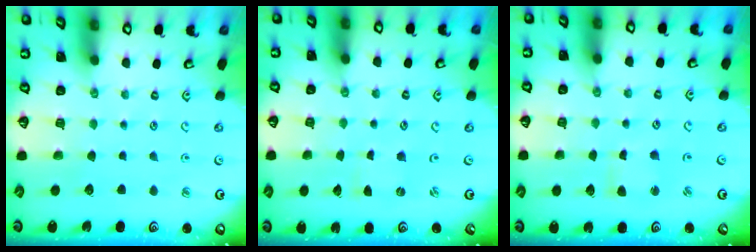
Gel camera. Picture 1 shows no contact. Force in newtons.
{"total": 0.0}
{"total": 3.3, "press": 3.3, "slide": 0.4}